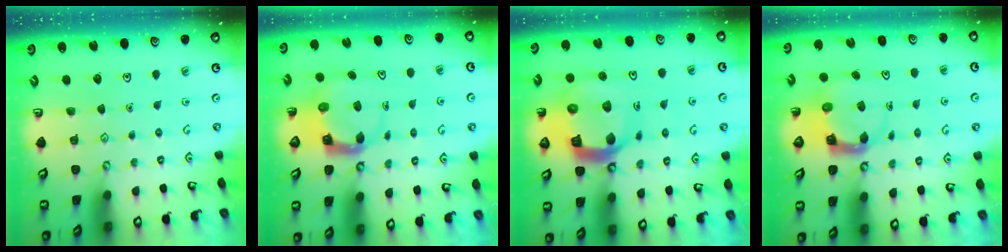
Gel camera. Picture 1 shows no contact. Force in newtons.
{"total": 3.7, "press": 3.6, "slide": 0.6}
{"total": 18.0, "press": 17.9, "slide": 1.9}
{"total": 3.9, "press": 3.8, "slide": 0.5}